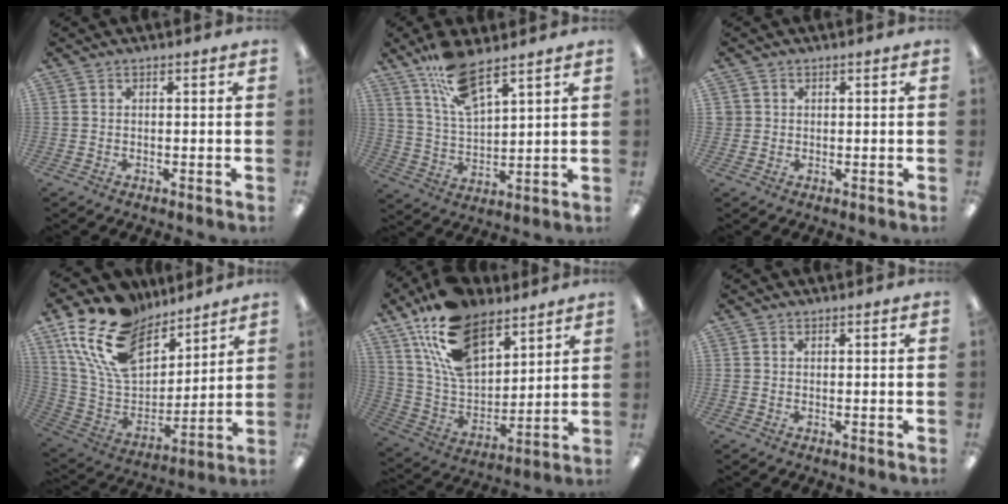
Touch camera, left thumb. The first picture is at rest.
{"total": 11.6, "force": [8.7, 3.5, 6.9], "torque": [-0.138, -0.035, 0.159]}
{"total": 1.4, "force": [0.4, 1.3, 0.1], "torque": [-0.002, 0.003, 0.007]}
{"total": 20.6, "force": [13.3, 11.8, 10.5], "torque": [-0.220, -0.070, 0.249]}
{"total": 19.3, "force": [12.6, 10.0, 10.6], "torque": [-0.221, -0.058, 0.234]}
{"total": 0.0}